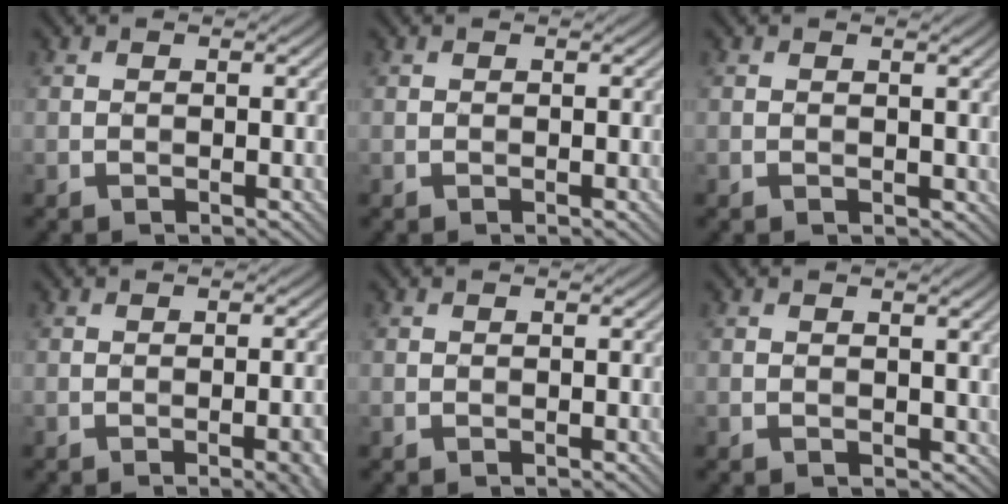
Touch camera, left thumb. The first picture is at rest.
{"total": 0.0}
{"total": 1.2, "force": [0.5, 1.0, 0.6], "torque": [-0.015, -0.001, 0.008]}
{"total": 2.6, "force": [-1.3, 0.3, 2.2], "torque": [-0.029, 0.003, -0.017]}
{"total": 0.0}
{"total": 1.8, "force": [0.6, 1.4, 1.0], "torque": [-0.022, -0.002, 0.008]}